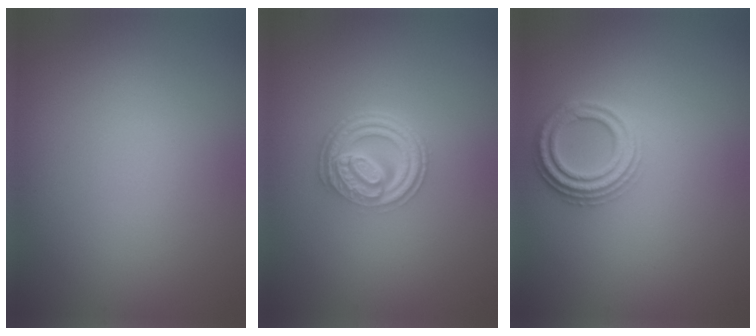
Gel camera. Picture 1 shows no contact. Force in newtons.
{"total": 4.8, "press": 3.6, "slide": 3.1}
{"total": 3.0, "press": 2.7, "slide": 1.1}